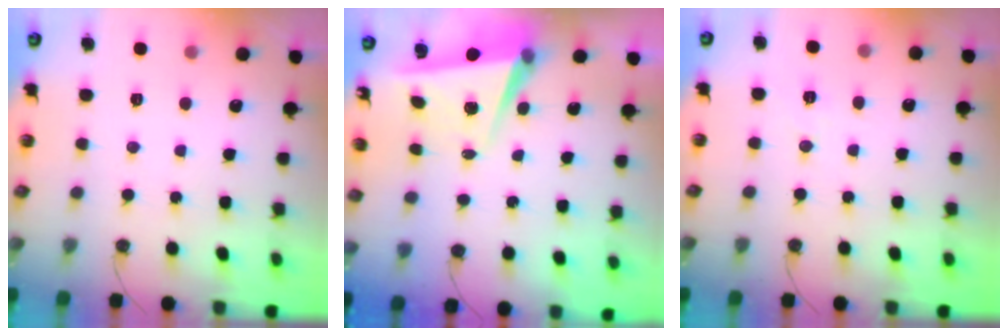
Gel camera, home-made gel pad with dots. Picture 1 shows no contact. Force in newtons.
{"total": 5.2, "press": 5.2, "slide": 0.6}
{"total": 6.4, "press": 4.5, "slide": 4.5}